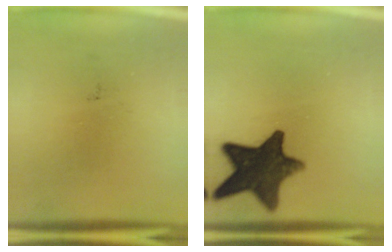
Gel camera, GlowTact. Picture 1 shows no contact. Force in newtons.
{"total": 14.3}